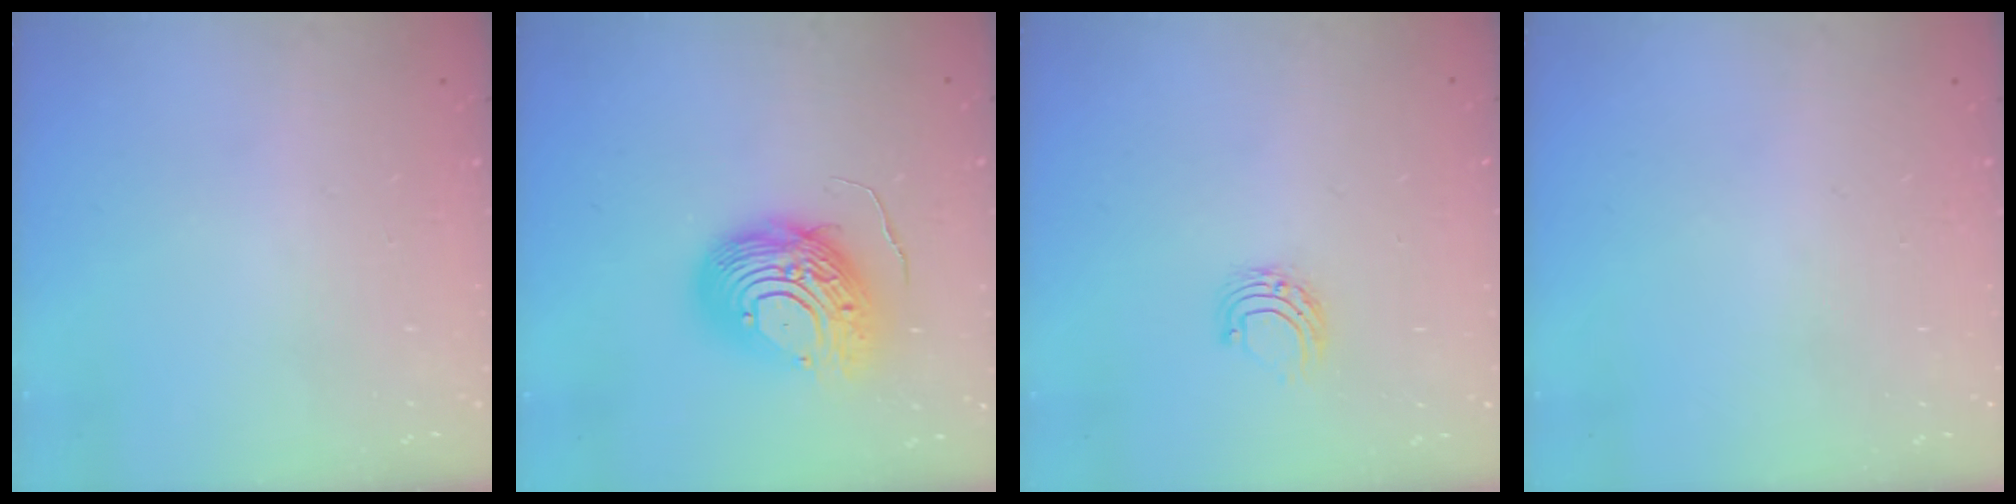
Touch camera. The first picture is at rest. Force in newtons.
{"total": 13.4, "press": 13.4, "slide": 1.2}
{"total": 4.9, "press": 4.9, "slide": 0.4}
{"total": 0.0}